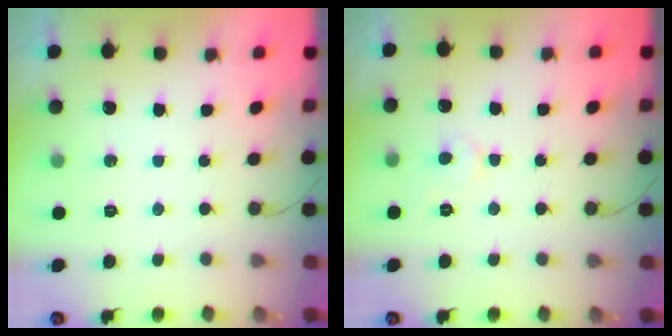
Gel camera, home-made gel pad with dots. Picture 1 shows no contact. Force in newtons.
{"total": 4.3, "press": 4.3, "slide": 0.4}